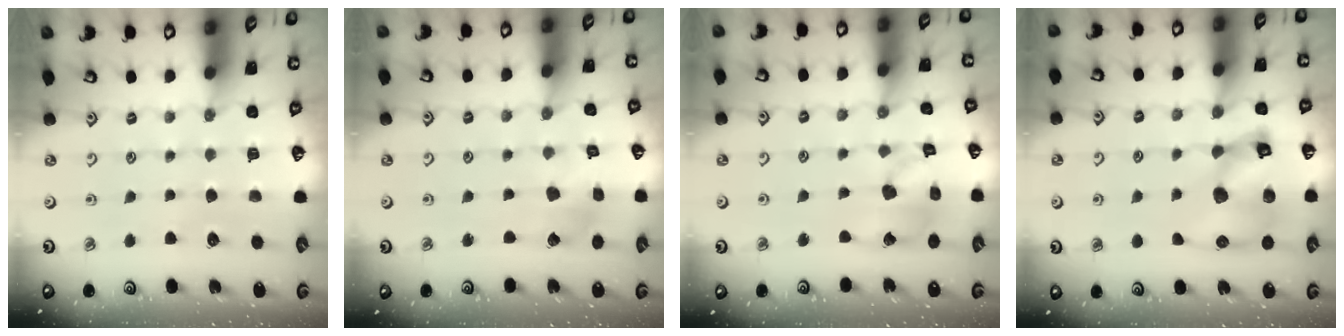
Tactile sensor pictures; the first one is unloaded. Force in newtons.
{"total": 3.8, "press": 3.8, "slide": 0.4}
{"total": 13.0, "press": 12.8, "slide": 2.0}
{"total": 13.3, "press": 13.2, "slide": 1.6}